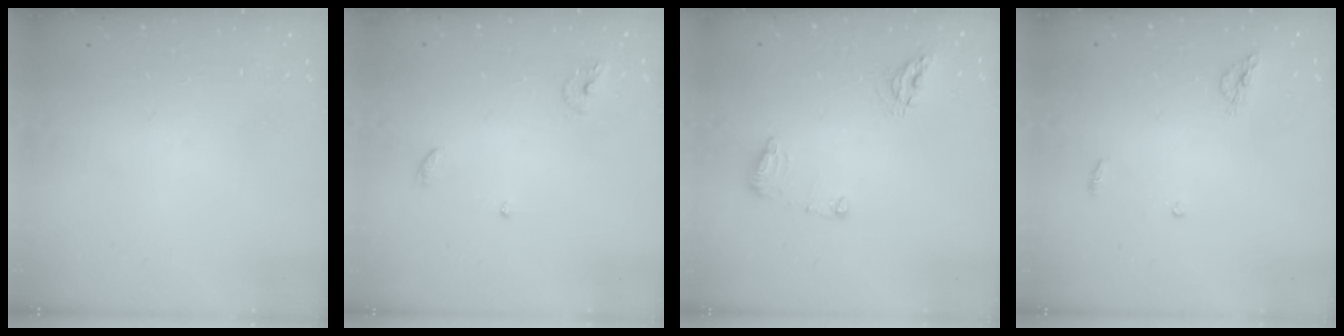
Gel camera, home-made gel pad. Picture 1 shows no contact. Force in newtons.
{"total": 6.2, "press": 6.2, "slide": 0.2}
{"total": 8.1, "press": 8.1, "slide": 0.9}
{"total": 4.7, "press": 4.7, "slide": 0.2}